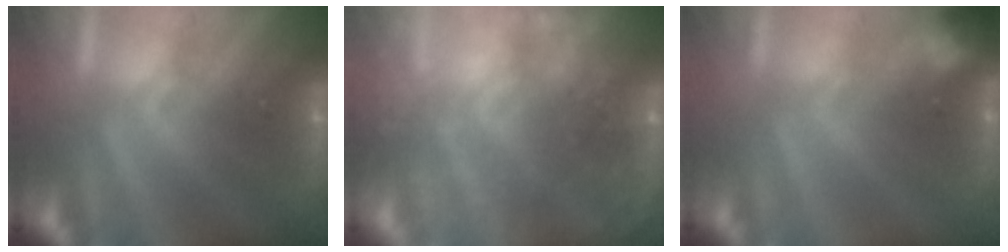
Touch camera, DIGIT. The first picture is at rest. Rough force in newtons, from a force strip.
{"total": 8.0}
{"total": 2.8}